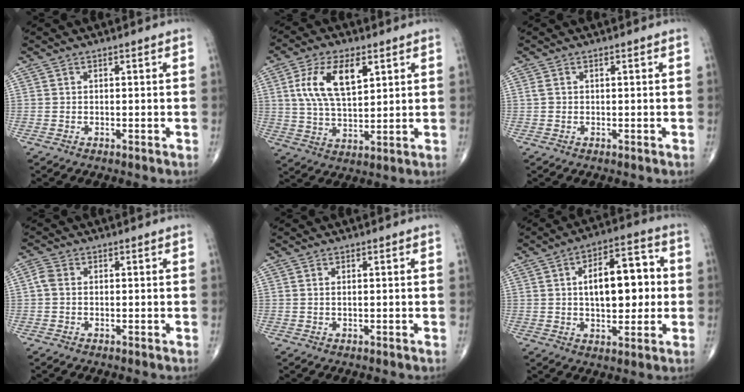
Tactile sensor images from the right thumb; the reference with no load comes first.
{"total": 12.1, "force": [4.3, 5.8, 9.7], "torque": [-0.177, -0.011, 0.083]}
{"total": 0.9, "force": [0.3, 0.6, 0.6], "torque": [-0.016, 0.008, 0.010]}
{"total": 2.1, "force": [0.0, 1.6, 1.4], "torque": [-0.026, 0.005, -0.006]}
{"total": 0.6, "force": [0.2, 0.2, 0.5], "torque": [-0.014, 0.002, 0.005]}
{"total": 14.3, "force": [1.4, 7.3, 12.2], "torque": [-0.155, 0.019, 0.021]}